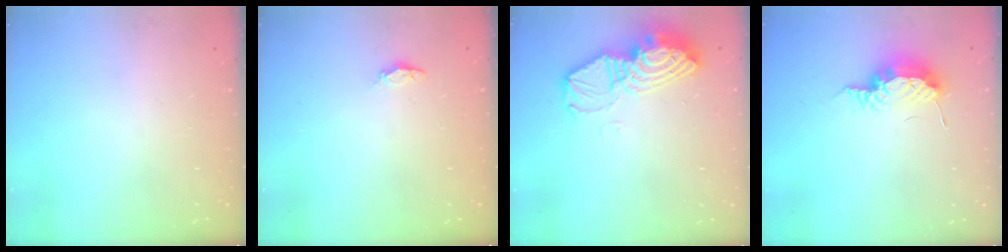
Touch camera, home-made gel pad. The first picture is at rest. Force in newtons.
{"total": 1.2, "press": 1.1, "slide": 0.4}
{"total": 14.8, "press": 14.7, "slide": 1.5}
{"total": 9.3, "press": 8.9, "slide": 2.5}